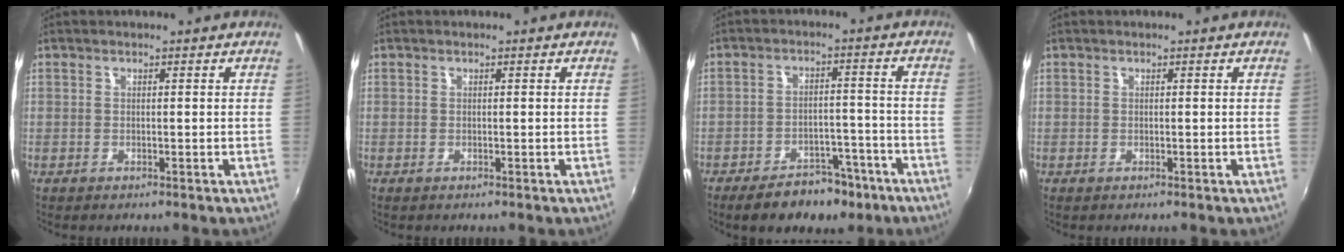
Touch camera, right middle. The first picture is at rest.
{"total": 0.0}
{"total": 10.1, "force": [-7.3, 5.1, 4.9], "torque": [-0.102, 0.014, -0.092]}
{"total": 0.0}